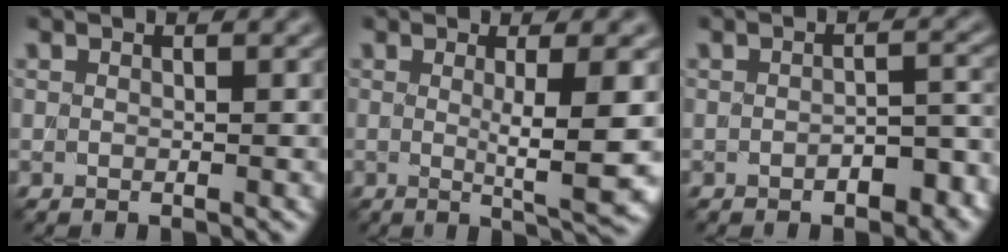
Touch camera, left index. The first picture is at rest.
{"total": 5.8, "force": [-0.1, 0.8, 5.7], "torque": [-0.084, -0.008, 0.004]}
{"total": 3.4, "force": [-1.8, 1.5, 2.6], "torque": [-0.040, 0.003, -0.019]}